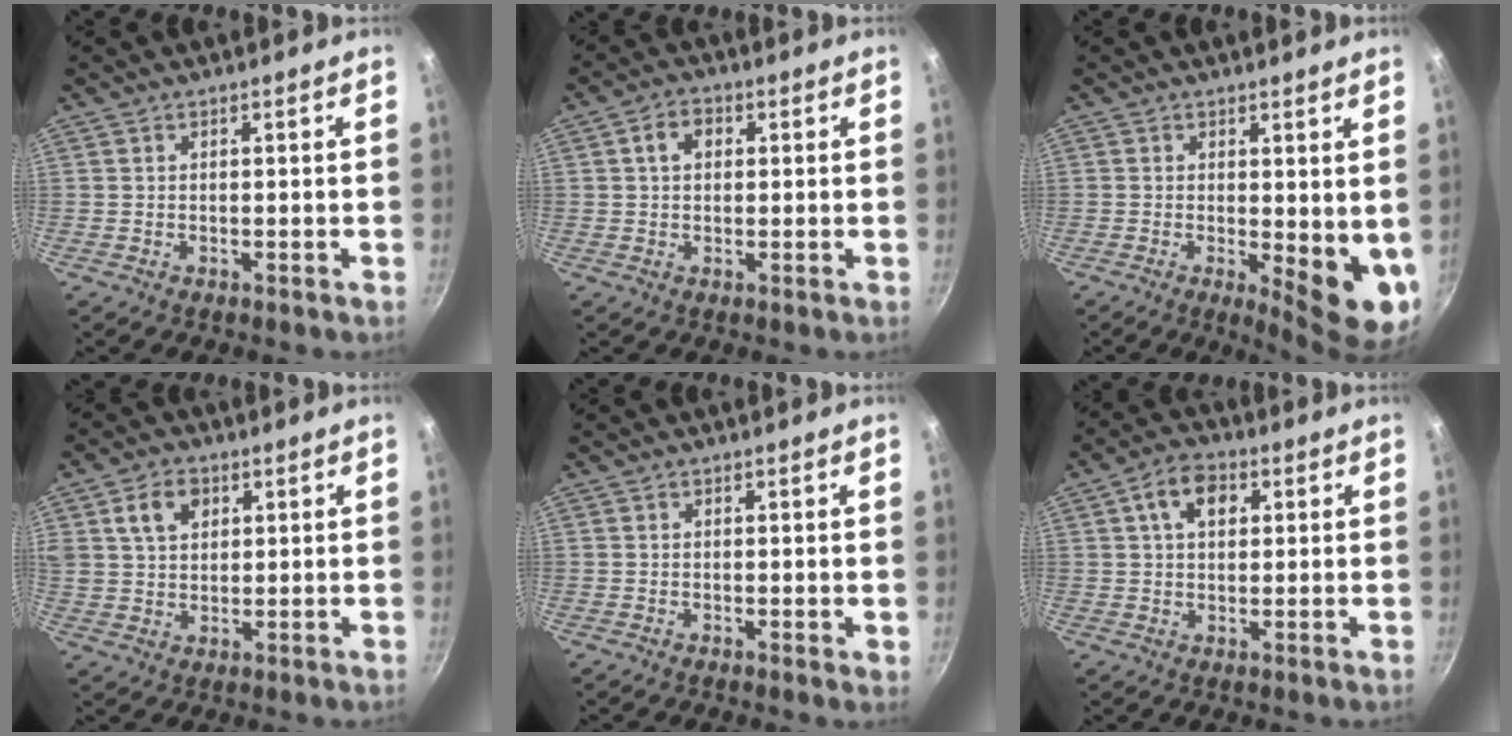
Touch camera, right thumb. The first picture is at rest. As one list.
[{"total": 4.3, "force": [1.0, 3.2, 2.7], "torque": [-0.027, 0.008, 0.011]}, {"total": 8.8, "force": [0.0, 3.4, 8.1], "torque": [-0.088, -0.021, 0.005]}, {"total": 7.4, "force": [2.9, 5.4, 4.2], "torque": [-0.060, 0.001, 0.049]}, {"total": 0.6, "force": [0.1, 0.3, 0.5], "torque": [-0.008, -0.002, -0.001]}, {"total": 7.3, "force": [2.3, 4.9, 4.9], "torque": [-0.061, 0.007, 0.029]}]